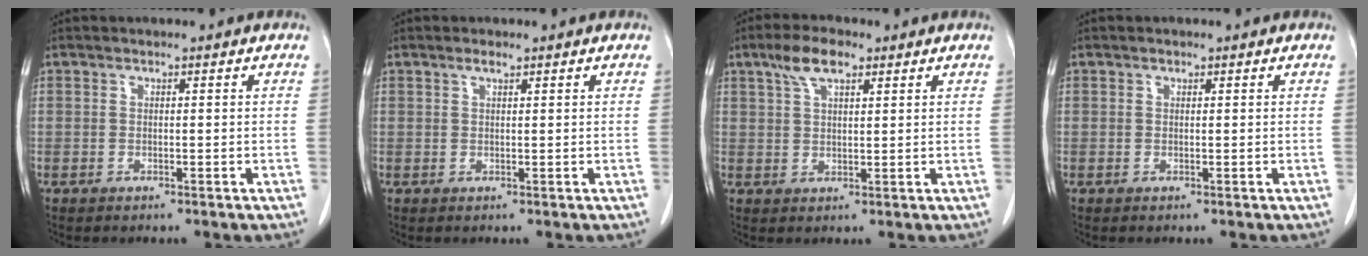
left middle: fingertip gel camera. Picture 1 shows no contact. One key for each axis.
{"total": 1.0, "fx": 0.7, "fy": 0.1, "fz": 0.6, "tx": -0.016, "ty": 0.001, "tz": 0.015}
{"total": 5.4, "fx": 3.4, "fy": 1.9, "fz": 3.8, "tx": -0.081, "ty": 0.014, "tz": 0.064}
{"total": 0.0}